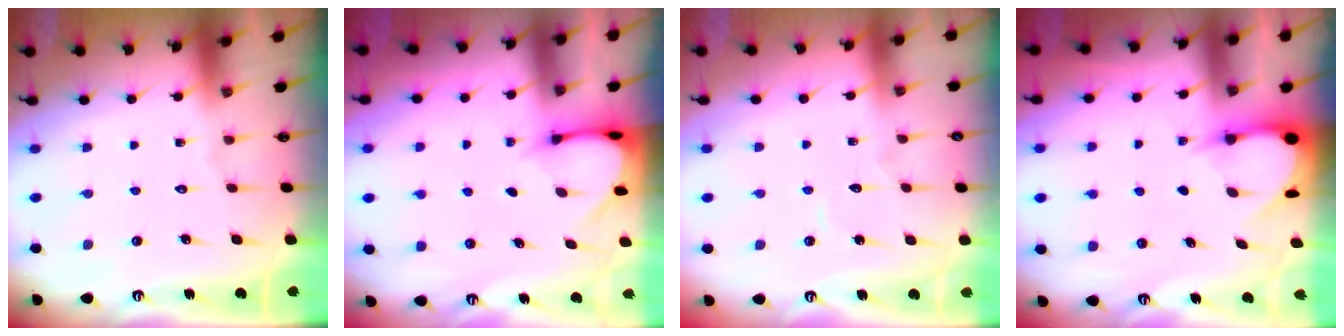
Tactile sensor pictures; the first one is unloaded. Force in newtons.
{"total": 3.0, "press": 3.0, "slide": 0.2}
{"total": 3.0, "press": 3.0, "slide": 0.3}
{"total": 3.1, "press": 3.1, "slide": 0.1}